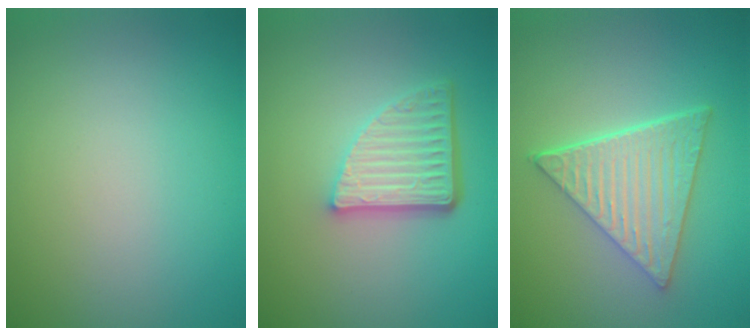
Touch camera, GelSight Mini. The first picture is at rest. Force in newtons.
{"total": 5.0, "press": 3.6, "slide": 3.6}
{"total": 6.1, "press": 4.6, "slide": 4.0}